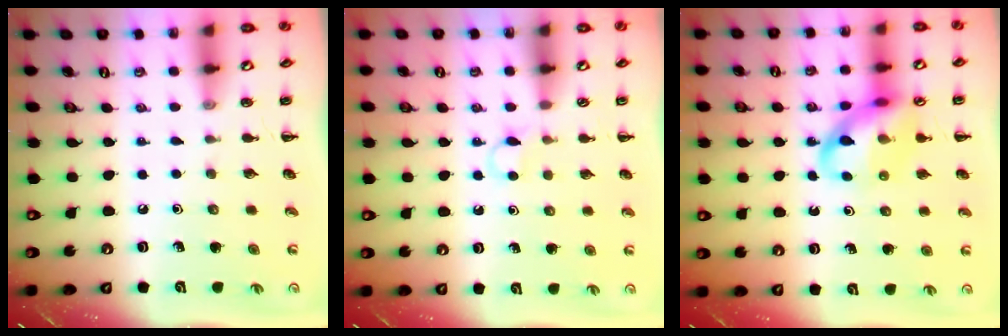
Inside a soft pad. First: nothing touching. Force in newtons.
{"total": 3.1, "press": 2.9, "slide": 1.0}
{"total": 13.0, "press": 12.8, "slide": 2.4}